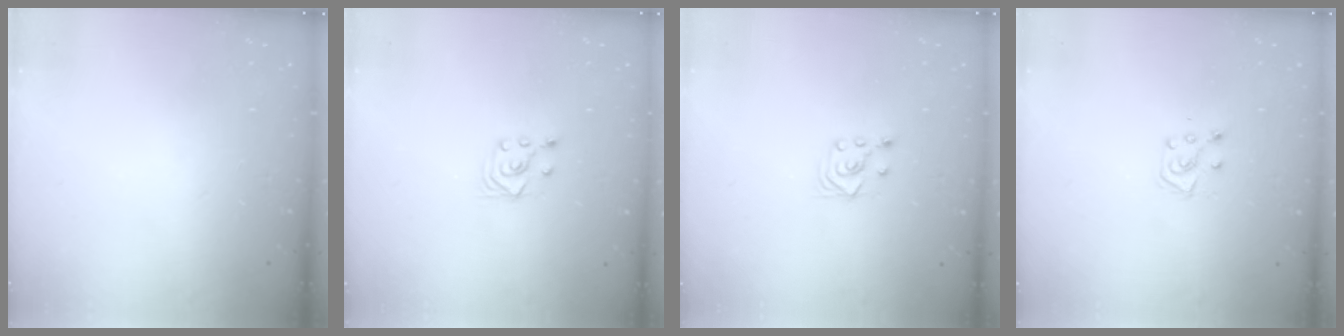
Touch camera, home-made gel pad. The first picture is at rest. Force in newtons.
{"total": 2.6, "press": 2.5, "slide": 1.0}
{"total": 2.8, "press": 2.6, "slide": 1.1}
{"total": 6.3, "press": 6.3, "slide": 0.3}